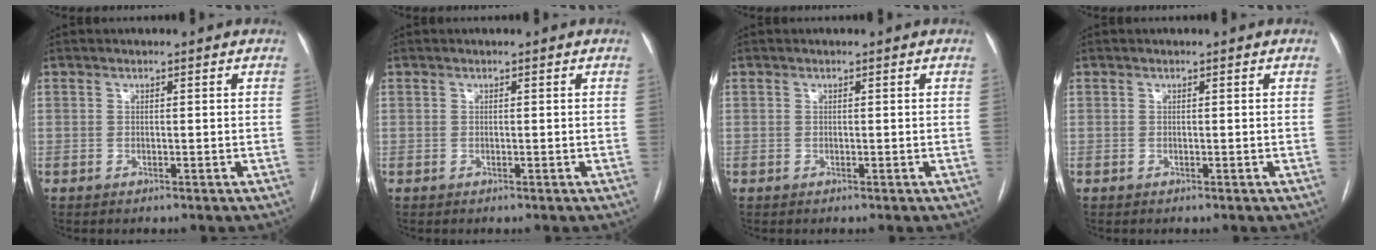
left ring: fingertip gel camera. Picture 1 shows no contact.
{"total": 0.0}
{"total": 0.0}
{"total": 0.0}